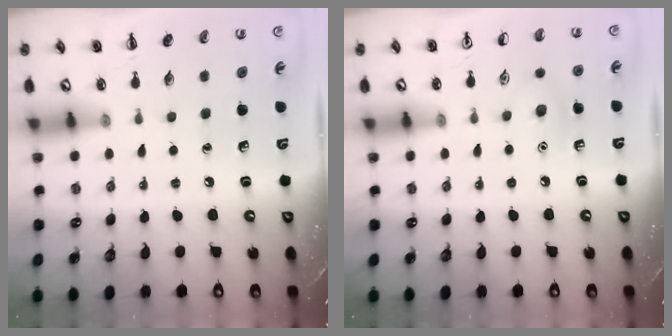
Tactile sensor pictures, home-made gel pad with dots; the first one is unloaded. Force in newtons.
{"total": 6.8, "press": 6.5, "slide": 2.1}